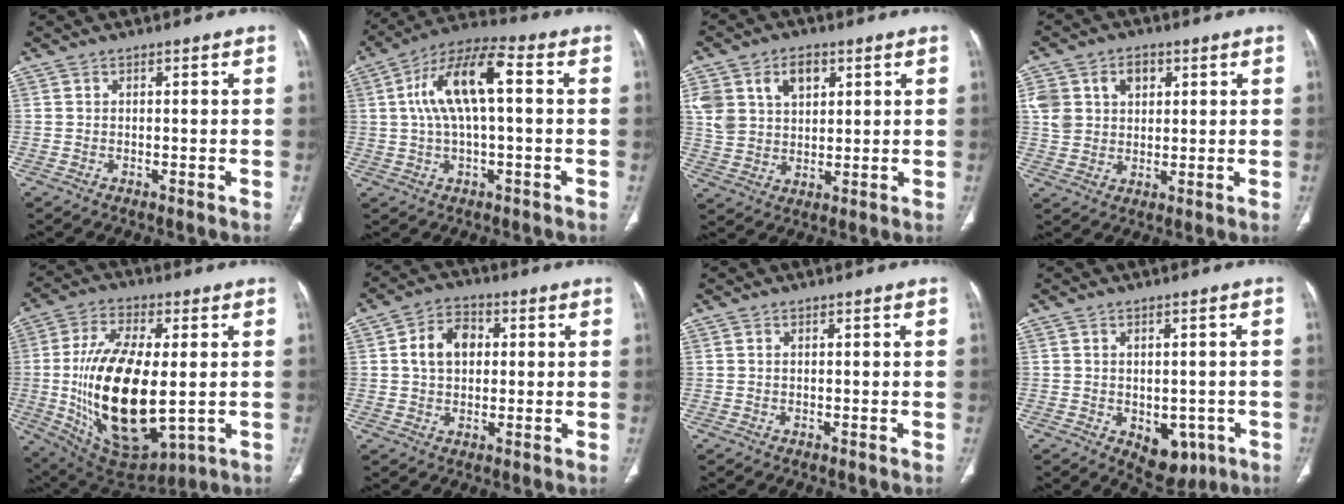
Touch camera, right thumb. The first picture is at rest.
{"total": 13.3, "force": [1.9, 5.0, 12.1], "torque": [-0.239, 0.037, 0.030]}
{"total": 11.2, "force": [4.5, 7.8, 6.7], "torque": [-0.105, -0.005, 0.092]}
{"total": 9.8, "force": [3.4, 7.6, 5.2], "torque": [-0.077, -0.002, 0.069]}
{"total": 23.4, "force": [-1.0, 10.8, 20.7], "torque": [-0.391, -0.019, 0.004]}
{"total": 8.1, "force": [1.4, 5.9, 5.4], "torque": [-0.073, 0.011, 0.020]}
{"total": 0.0}
{"total": 7.4, "force": [-2.4, 4.9, 5.1], "torque": [-0.034, 0.006, -0.015]}